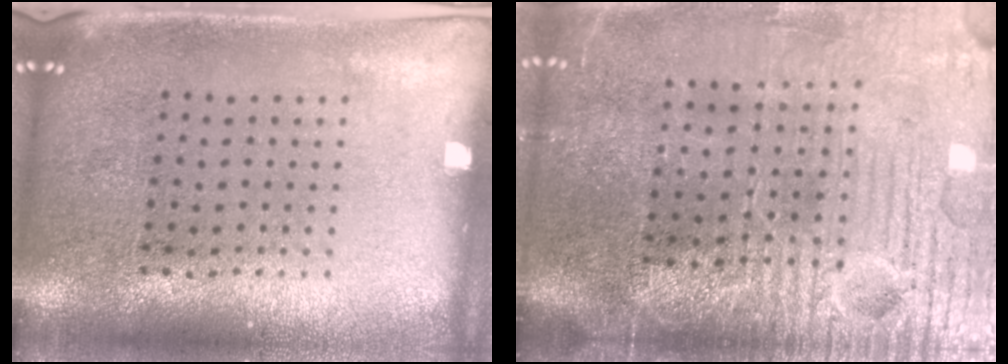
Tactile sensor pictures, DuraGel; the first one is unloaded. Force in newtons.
{"total": 4.4, "press": 4.0, "slide": 2.0}